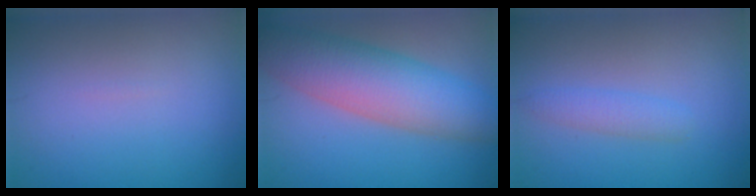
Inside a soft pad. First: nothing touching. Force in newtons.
{"total": 7.9, "press": 7.9, "slide": 0.5}
{"total": 1.7, "press": 1.7, "slide": 0.1}